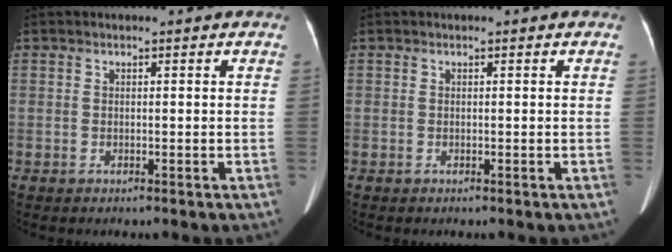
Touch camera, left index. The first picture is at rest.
{"total": 0.0}